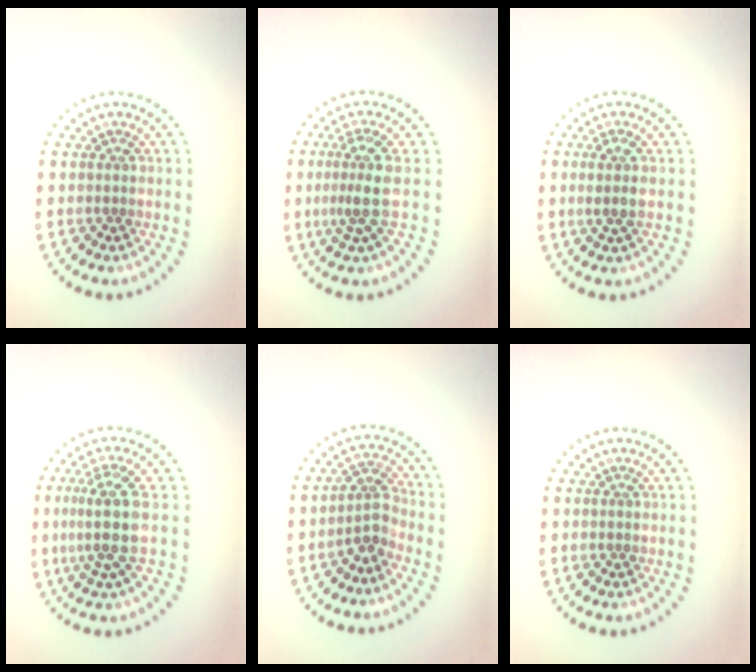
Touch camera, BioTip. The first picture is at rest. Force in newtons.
{"total": 2.9, "press": 2.2, "slide": 1.9}
{"total": 1.9, "press": 1.6, "slide": 1.0}
{"total": 3.9, "press": 3.2, "slide": 2.4}
{"total": 2.6, "press": 2.0, "slide": 1.7}
{"total": 0.0}